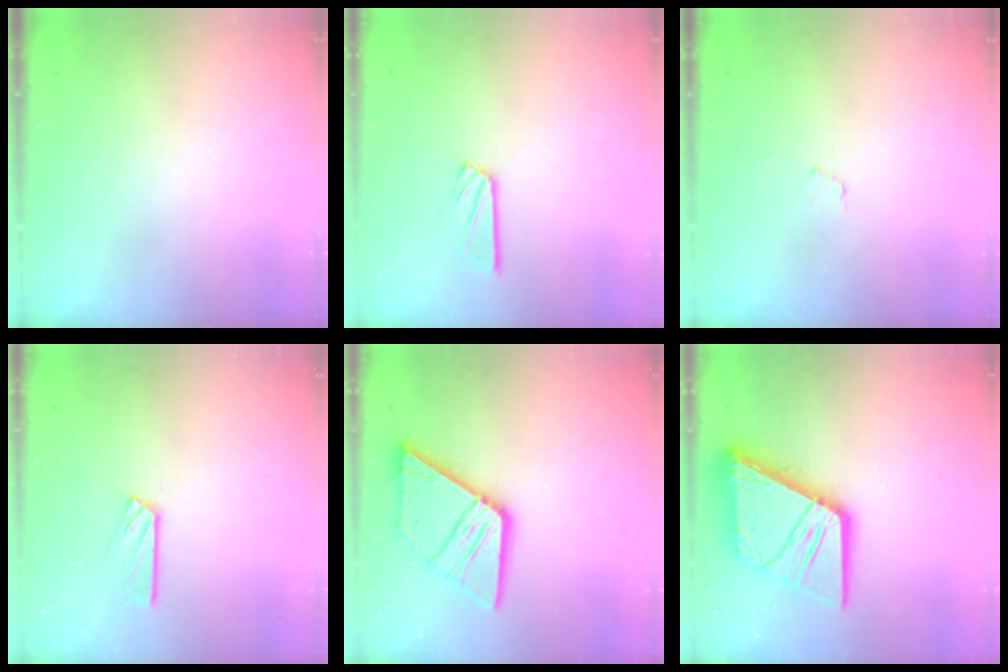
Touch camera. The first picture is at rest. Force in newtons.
{"total": 7.5, "press": 7.5, "slide": 0.6}
{"total": 3.8, "press": 3.8, "slide": 0.3}
{"total": 6.9, "press": 6.9, "slide": 0.2}
{"total": 17.2, "press": 17.1, "slide": 1.9}
{"total": 24.2, "press": 24.0, "slide": 3.0}